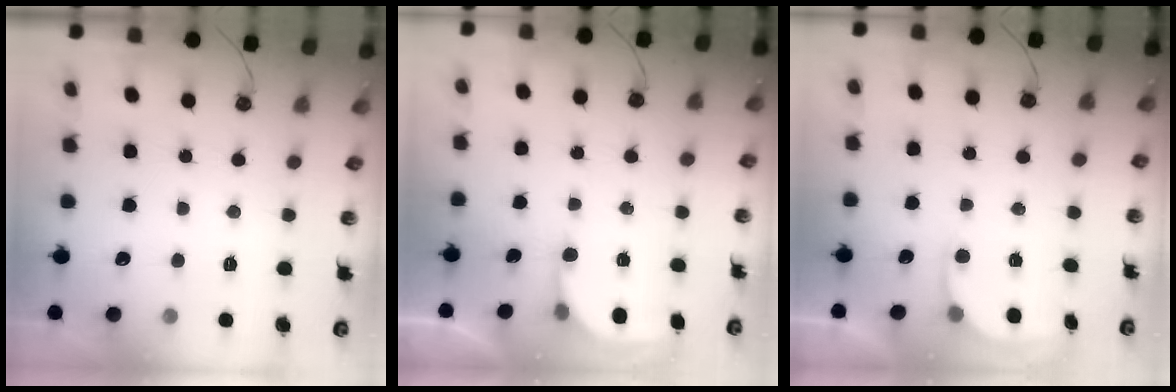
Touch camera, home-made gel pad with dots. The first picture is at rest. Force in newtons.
{"total": 2.4, "press": 2.4, "slide": 0.5}
{"total": 2.4, "press": 2.2, "slide": 0.9}